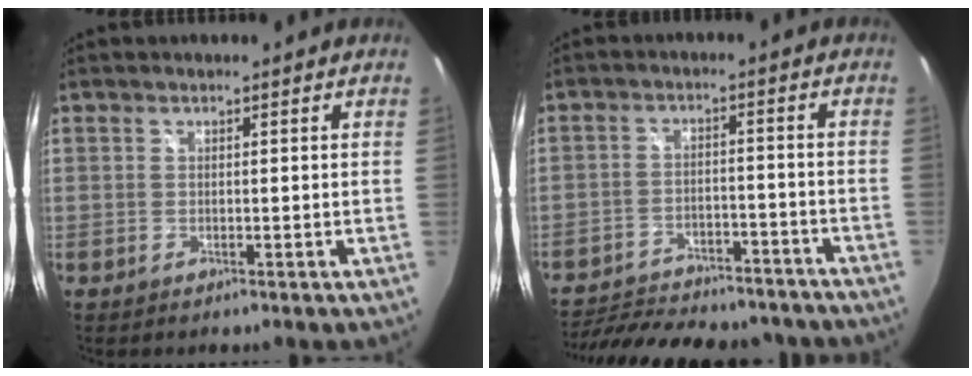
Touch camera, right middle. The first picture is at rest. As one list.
[{"total": 23.3, "force": [-20.1, 7.1, 9.3], "torque": [-0.192, -0.006, -0.266]}]